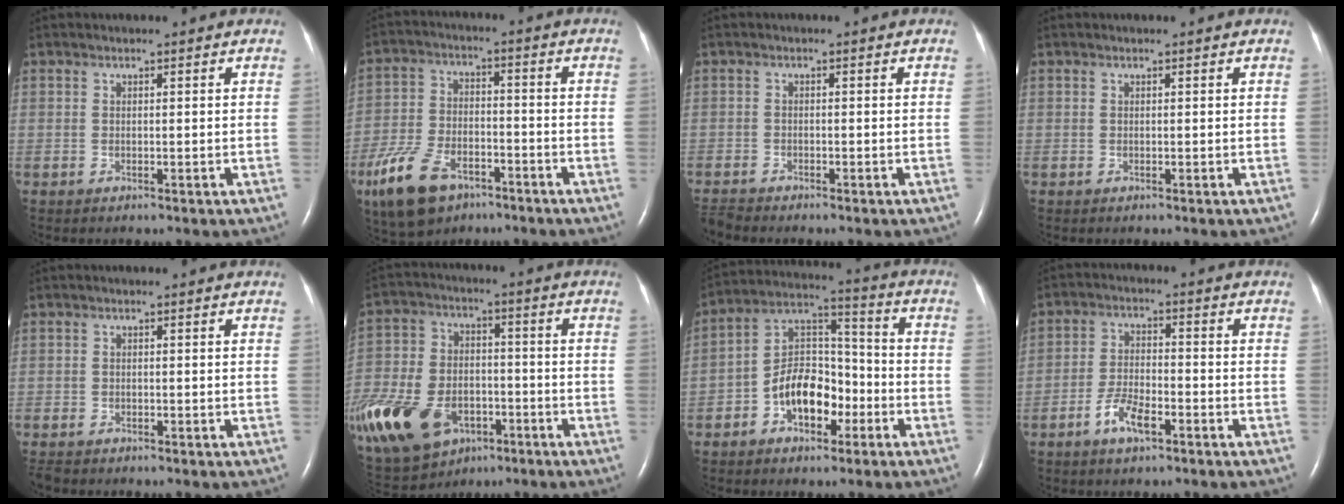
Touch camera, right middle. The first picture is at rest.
{"total": 11.7, "force": [-7.0, 6.0, 7.3], "torque": [-0.163, -0.006, -0.124]}
{"total": 2.4, "force": [-2.4, -0.2, 0.2], "torque": [-0.010, -0.015, -0.047]}
{"total": 0.0}
{"total": 2.4, "force": [-2.1, 0.7, 0.7], "torque": [-0.018, -0.007, -0.034]}
{"total": 34.0, "force": [-16.8, 22.0, 19.8], "torque": [-0.554, -0.036, -0.285]}
{"total": 10.6, "force": [-4.4, 6.0, 7.6], "torque": [-0.148, 0.034, -0.075]}
{"total": 5.7, "force": [-3.3, 1.9, 4.3], "torque": [-0.091, -0.001, -0.062]}